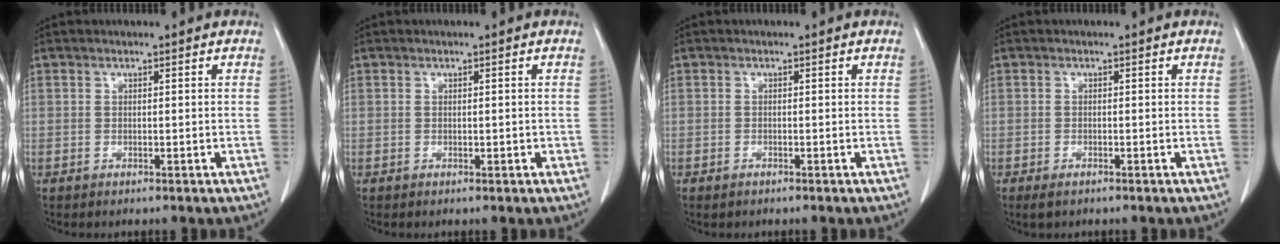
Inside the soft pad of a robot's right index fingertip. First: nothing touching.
{"total": 0.7, "force": [-0.1, 0.5, 0.5], "torque": [-0.006, 0.002, -0.001]}
{"total": 0.7, "force": [-0.6, 0.3, 0.3], "torque": [-0.008, -0.001, -0.007]}
{"total": 1.7, "force": [-1.2, 0.6, 1.0], "torque": [-0.021, -0.003, -0.015]}